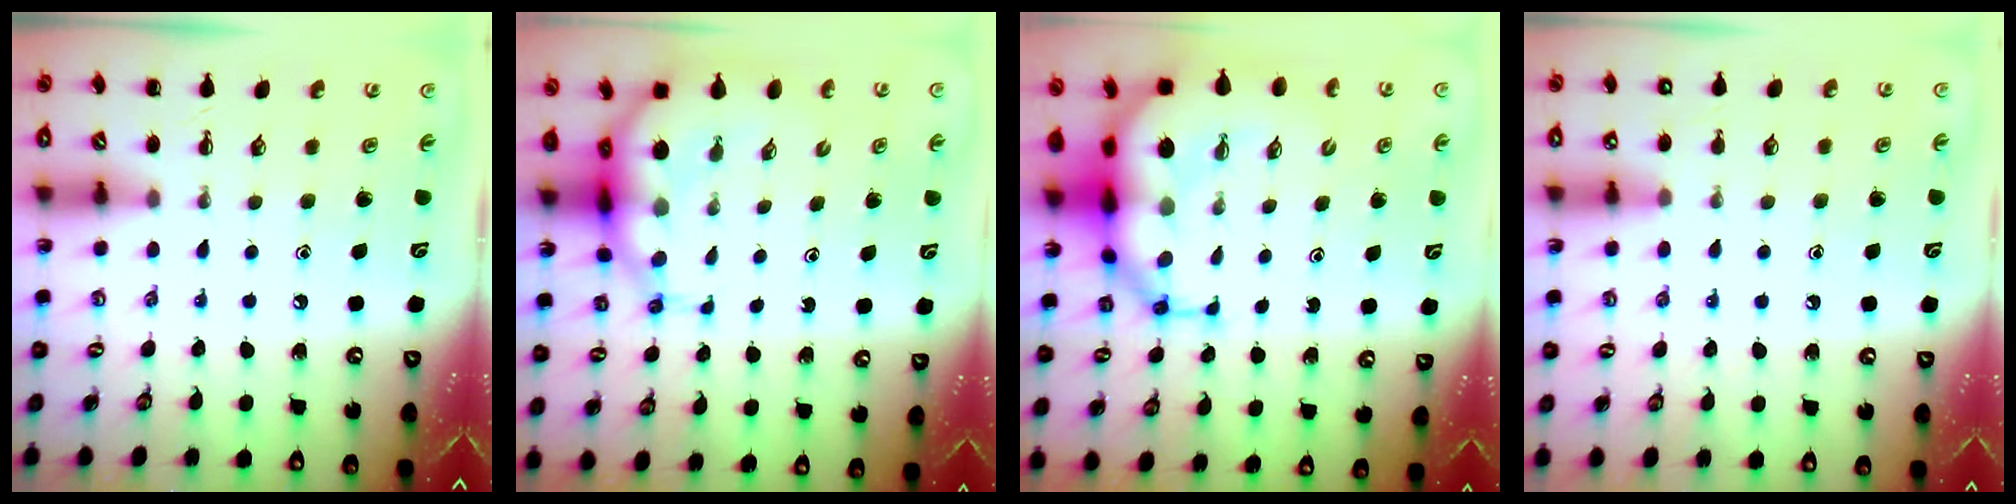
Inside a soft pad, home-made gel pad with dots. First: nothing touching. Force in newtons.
{"total": 8.4, "press": 8.0, "slide": 2.6}
{"total": 11.9, "press": 11.5, "slide": 3.3}
{"total": 8.8, "press": 8.5, "slide": 2.3}